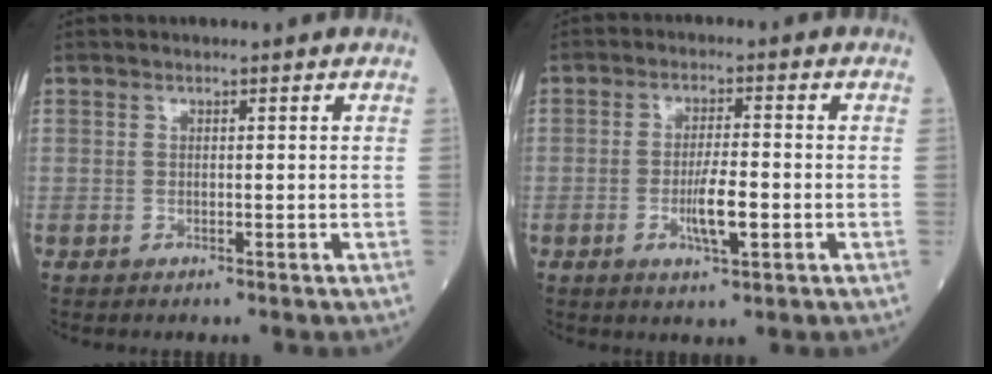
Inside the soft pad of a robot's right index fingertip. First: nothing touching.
{"total": 4.7, "force": [-1.4, 0.7, 4.5], "torque": [-0.084, -0.004, -0.022]}